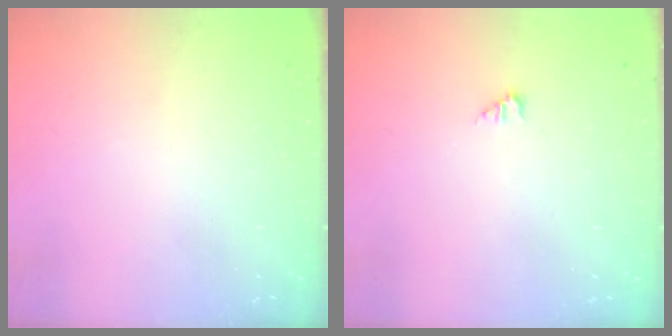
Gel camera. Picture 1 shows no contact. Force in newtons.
{"total": 1.2, "press": 1.1, "slide": 0.2}